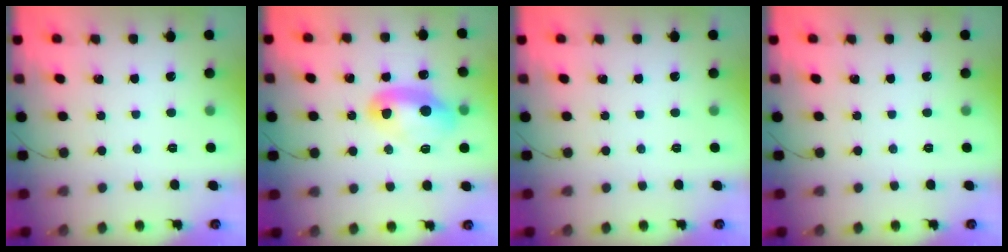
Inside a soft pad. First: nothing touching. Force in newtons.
{"total": 11.1, "press": 10.9, "slide": 2.2}
{"total": 0.0}
{"total": 0.0}